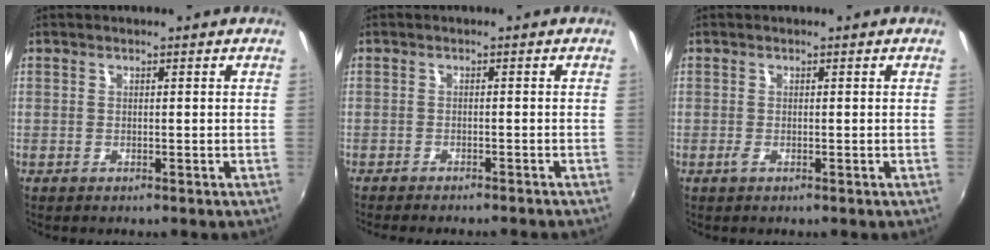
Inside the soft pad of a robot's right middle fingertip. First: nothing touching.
{"total": 6.0, "force": [-5.4, 0.8, 2.6], "torque": [-0.056, -0.019, -0.079]}
{"total": 0.8, "force": [-0.3, 0.2, 0.7], "torque": [-0.015, -0.003, -0.007]}